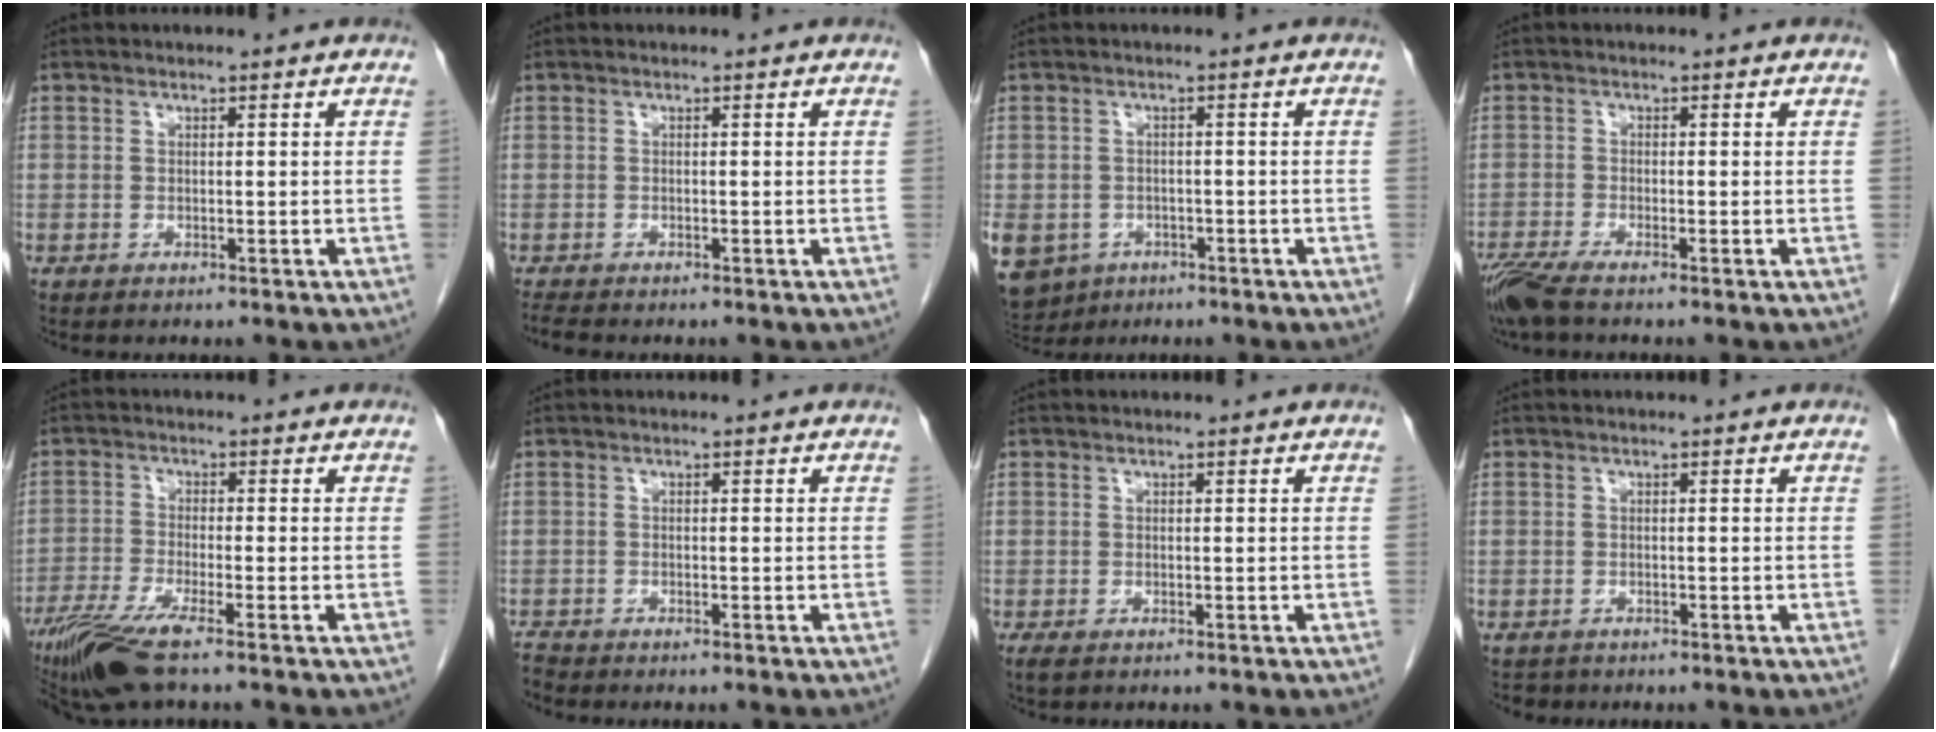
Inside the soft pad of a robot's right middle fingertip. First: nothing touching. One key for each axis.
{"total": 1.8, "fx": -1.7, "fy": 0.2, "fz": 0.7, "tx": -0.018, "ty": -0.006, "tz": -0.027}
{"total": 11.0, "fx": -5.8, "fy": 8.6, "fz": 3.7, "tx": -0.107, "ty": -0.005, "tz": -0.080}
{"total": 4.8, "fx": -3.8, "fy": 0.4, "fz": 2.9, "tx": -0.061, "ty": -0.014, "tz": -0.074}
{"total": 7.4, "fx": -5.4, "fy": 0.1, "fz": 5.1, "tx": -0.101, "ty": -0.020, "tz": -0.103}
{"total": 1.1, "fx": -1.1, "fy": 0.0, "fz": -0.1, "tx": -0.003, "ty": -0.007, "tz": -0.022}
{"total": 1.1, "fx": -0.7, "fy": 0.5, "fz": 0.7, "tx": -0.010, "ty": -0.002, "tz": -0.007}
{"total": 1.2, "fx": -1.1, "fy": 0.6, "fz": -0.1, "tx": -0.010, "ty": -0.002, "tz": -0.017}